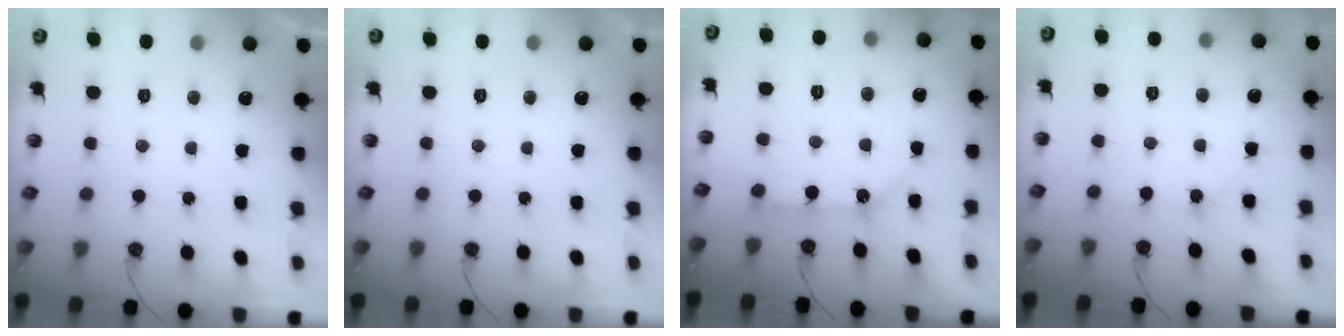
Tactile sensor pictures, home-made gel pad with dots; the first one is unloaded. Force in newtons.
{"total": 0.0}
{"total": 9.2, "press": 9.2, "slide": 0.7}
{"total": 2.6, "press": 2.6, "slide": 0.4}